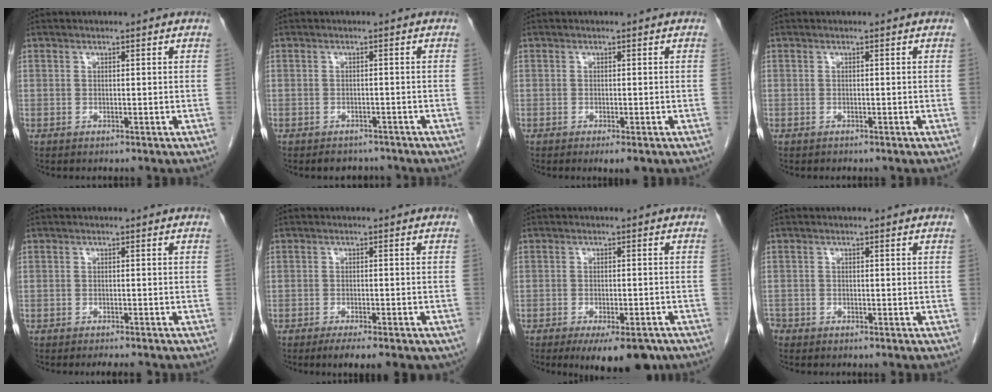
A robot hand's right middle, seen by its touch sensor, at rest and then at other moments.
{"total": 3.4, "force": [-3.0, 1.5, 0.2], "torque": [0.003, 0.002, -0.041]}
{"total": 2.3, "force": [-1.4, 0.7, 1.6], "torque": [-0.018, -0.004, -0.017]}
{"total": 0.0}
{"total": 3.2, "force": [-2.9, 0.4, 1.4], "torque": [-0.015, -0.005, -0.037]}
{"total": 8.6, "force": [-6.2, 2.3, 5.4], "torque": [-0.058, -0.007, -0.080]}
{"total": 9.5, "force": [-6.9, 2.9, 5.8], "torque": [-0.069, -0.009, -0.098]}
{"total": 1.8, "force": [-1.5, 1.1, 0.3], "torque": [-0.011, 0.000, -0.027]}